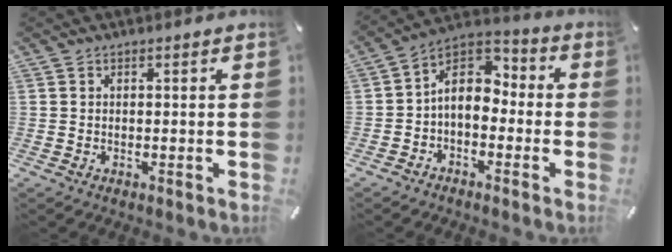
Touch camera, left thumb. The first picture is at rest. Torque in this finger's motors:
{"motor_torque": [0.05, 0.92, 0.57, -0.33, 0.12]}